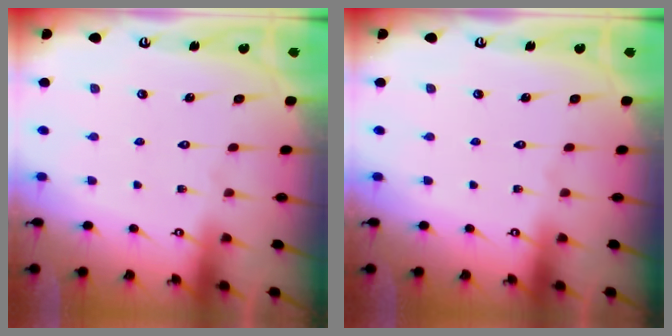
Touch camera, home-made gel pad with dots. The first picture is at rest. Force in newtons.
{"total": 0.0}